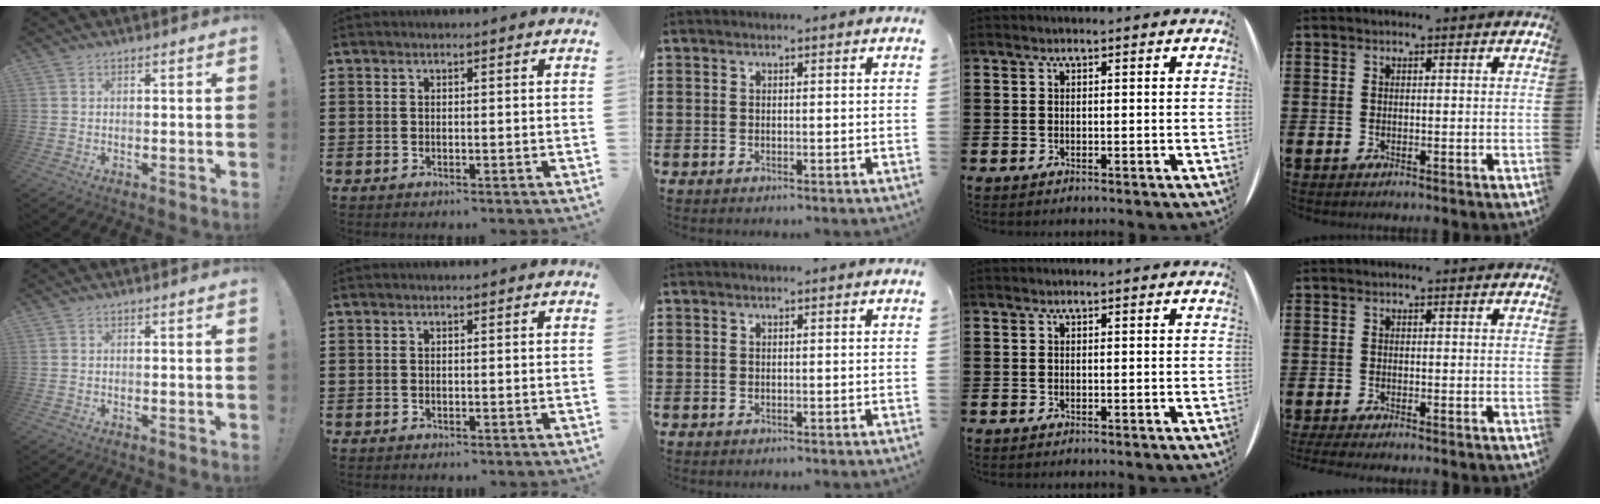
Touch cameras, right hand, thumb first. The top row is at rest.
{"little": {"total": 0.9, "force": [-0.7, 0.0, 0.7], "torque": [-0.010, -0.003, -0.013]}}